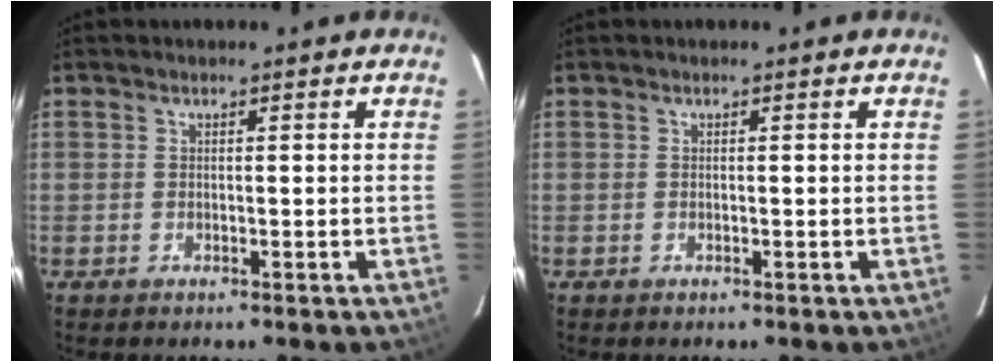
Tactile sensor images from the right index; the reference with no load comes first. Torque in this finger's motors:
{"motor_torque": [0.02, 0.02, 0.04, 0.00]}